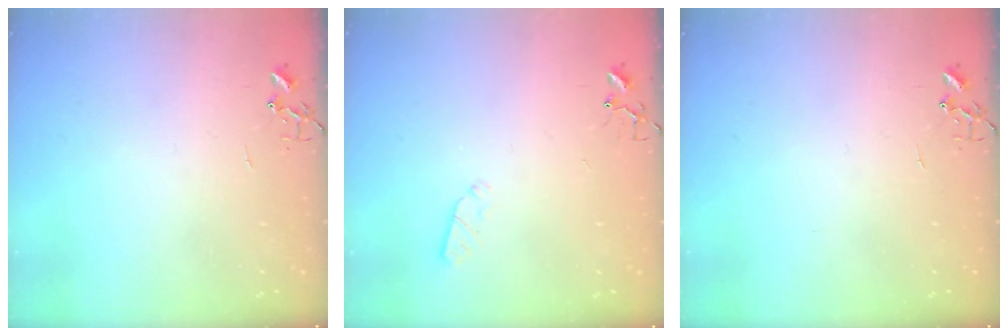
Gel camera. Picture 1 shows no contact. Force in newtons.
{"total": 3.5, "press": 3.4, "slide": 0.5}
{"total": 0.0}